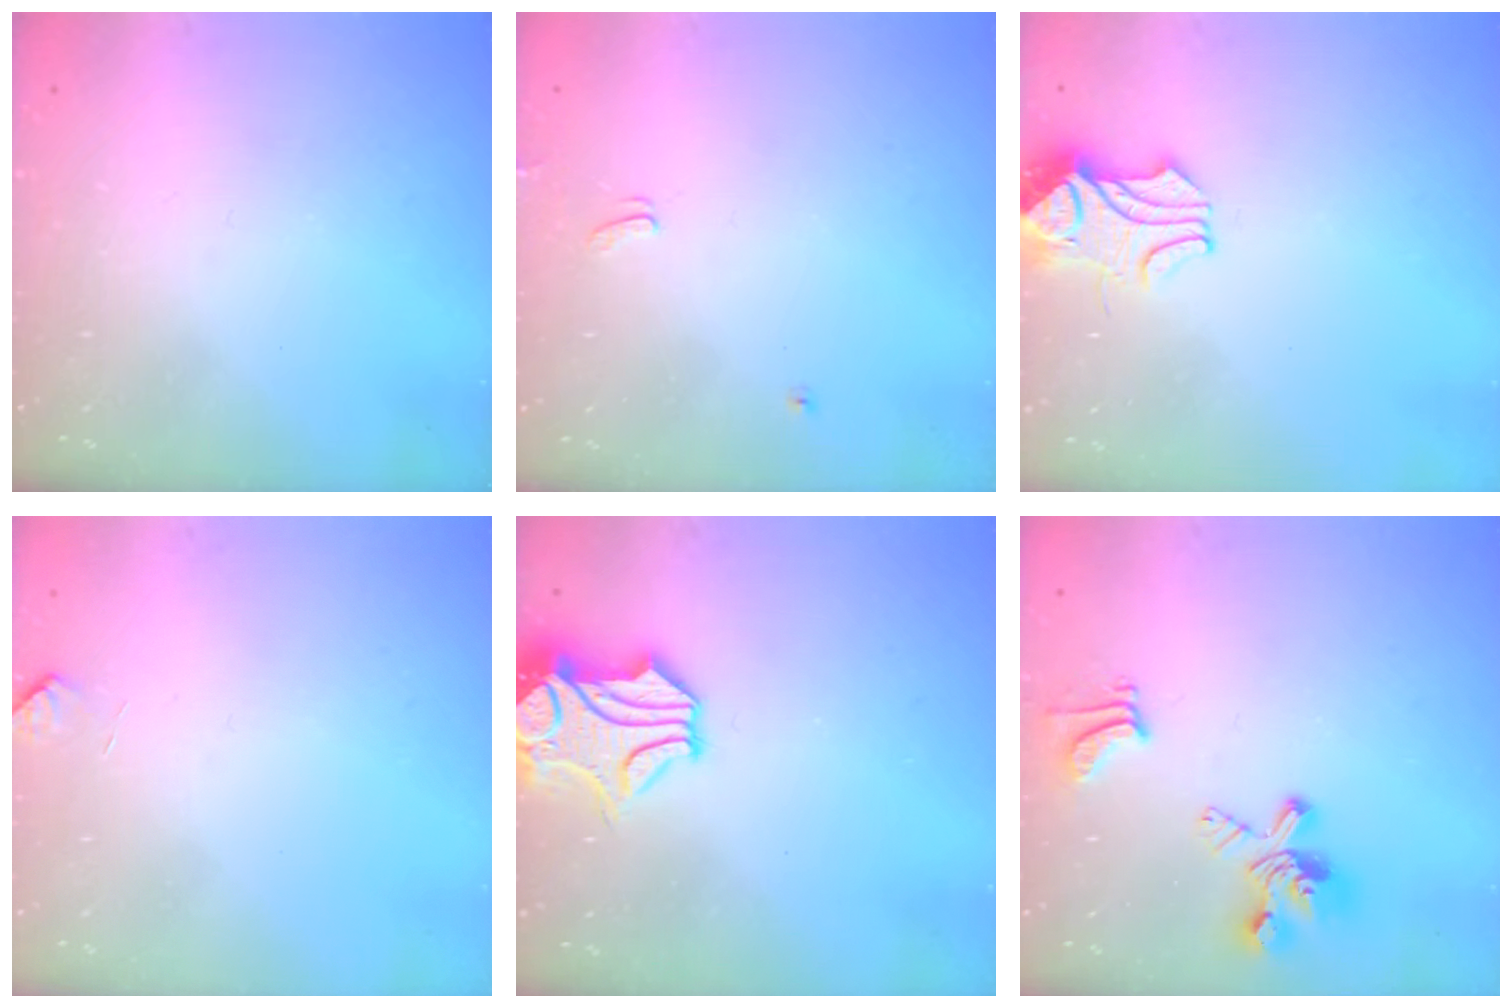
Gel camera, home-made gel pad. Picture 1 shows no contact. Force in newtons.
{"total": 0.0}
{"total": 2.1, "press": 2.0, "slide": 0.9}
{"total": 2.7, "press": 2.7, "slide": 0.6}
{"total": 3.3, "press": 3.0, "slide": 1.5}
{"total": 6.3, "press": 6.1, "slide": 1.7}